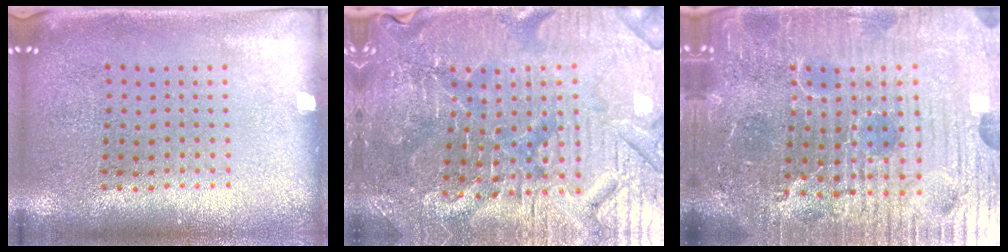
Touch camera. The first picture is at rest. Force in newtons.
{"total": 4.5, "press": 4.4, "slide": 1.0}
{"total": 7.1, "press": 6.3, "slide": 3.2}